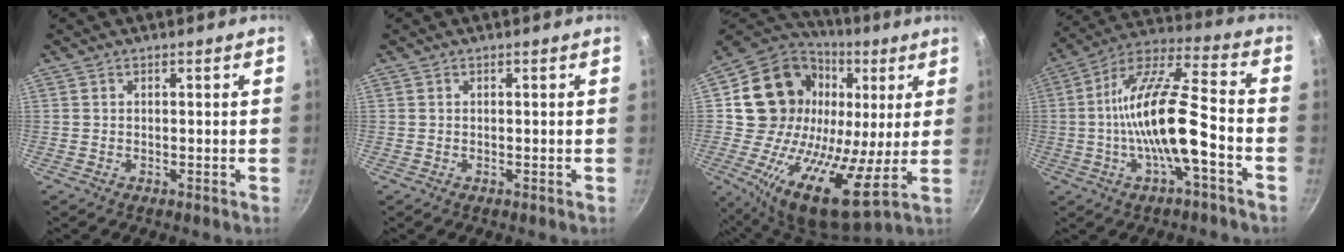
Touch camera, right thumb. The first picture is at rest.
{"total": 0.0}
{"total": 24.8, "force": [4.4, 16.5, 18.0], "torque": [-0.304, -0.020, 0.057]}
{"total": 17.3, "force": [-4.2, 5.0, 16.0], "torque": [-0.290, 0.040, -0.088]}